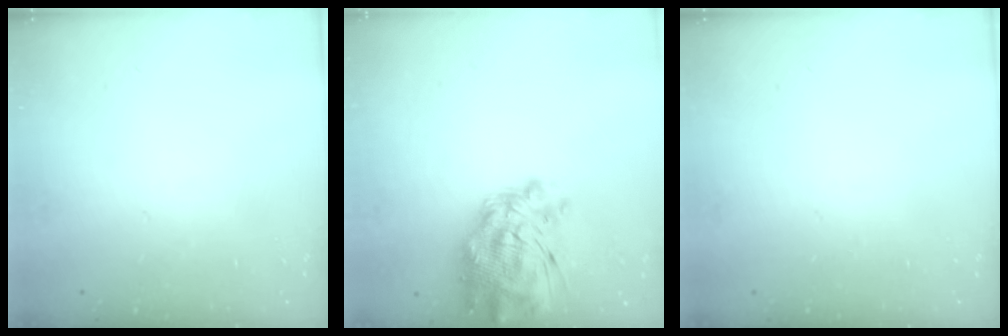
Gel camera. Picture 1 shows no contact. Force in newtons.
{"total": 15.3, "press": 14.2, "slide": 5.7}
{"total": 0.0}